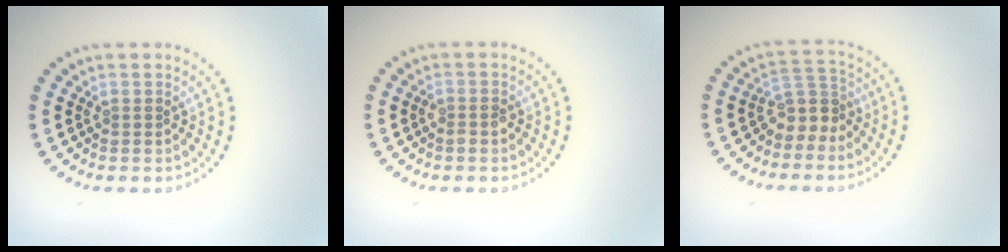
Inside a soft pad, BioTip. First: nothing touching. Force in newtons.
{"total": 1.1, "press": 1.1, "slide": 0.2}
{"total": 3.0, "press": 2.2, "slide": 2.0}